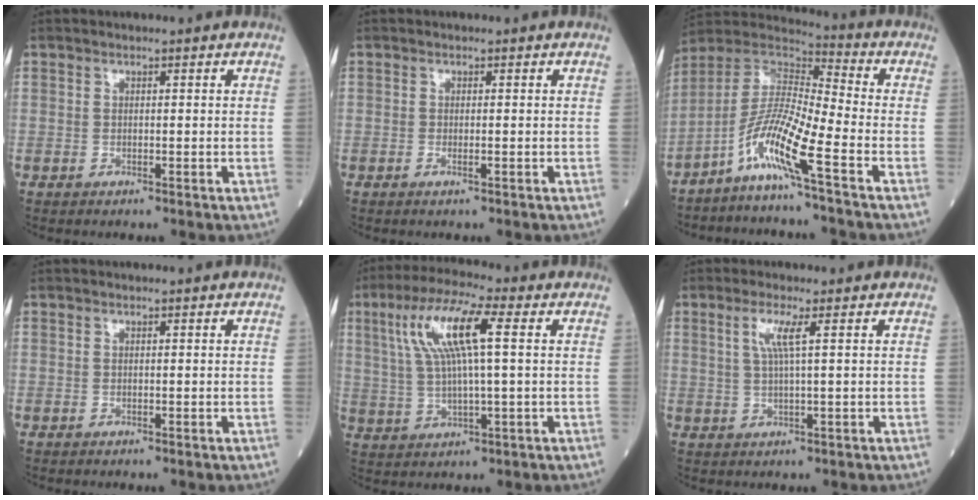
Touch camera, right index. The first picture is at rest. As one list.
[{"total": 0.8, "force": [-0.3, 0.1, 0.8], "torque": [-0.016, -0.002, -0.005]}, {"total": 10.3, "force": [-5.7, -0.6, 8.6], "torque": [-0.171, 0.001, -0.123]}, {"total": 0.0}, {"total": 11.1, "force": [3.2, 1.5, 10.5], "torque": [-0.217, 0.021, 0.059]}, {"total": 3.6, "force": [1.2, -0.3, 3.4], "torque": [-0.073, 0.002, 0.025]}]